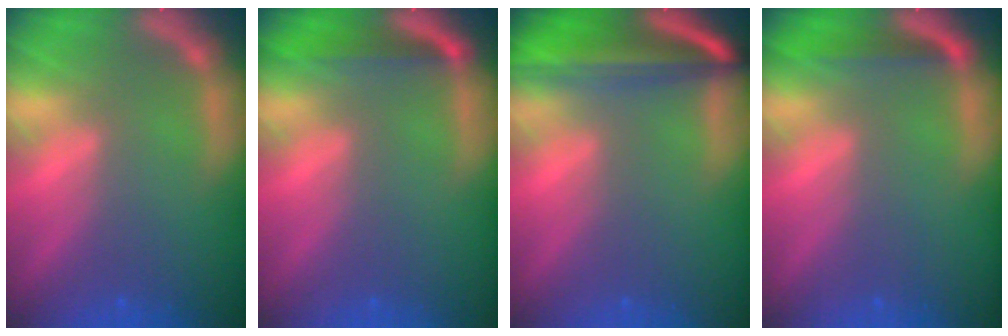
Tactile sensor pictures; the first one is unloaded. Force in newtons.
{"total": 3.0}
{"total": 9.2}
{"total": 2.5}